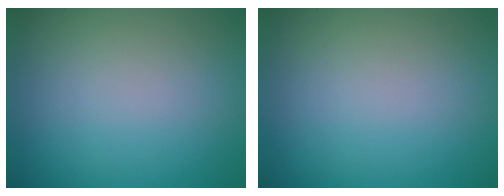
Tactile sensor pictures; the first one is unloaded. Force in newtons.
{"total": 0.0}